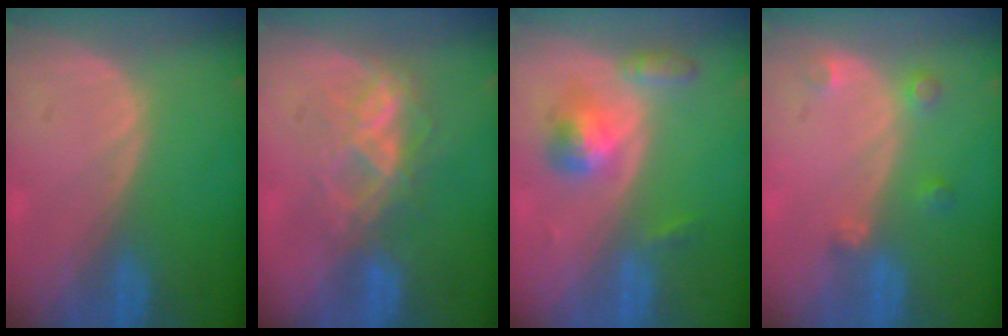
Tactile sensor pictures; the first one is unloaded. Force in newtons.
{"total": 6.8, "press": 6.1, "slide": 3.1}
{"total": 5.2, "press": 4.9, "slide": 1.7}
{"total": 2.6, "press": 2.5, "slide": 0.5}